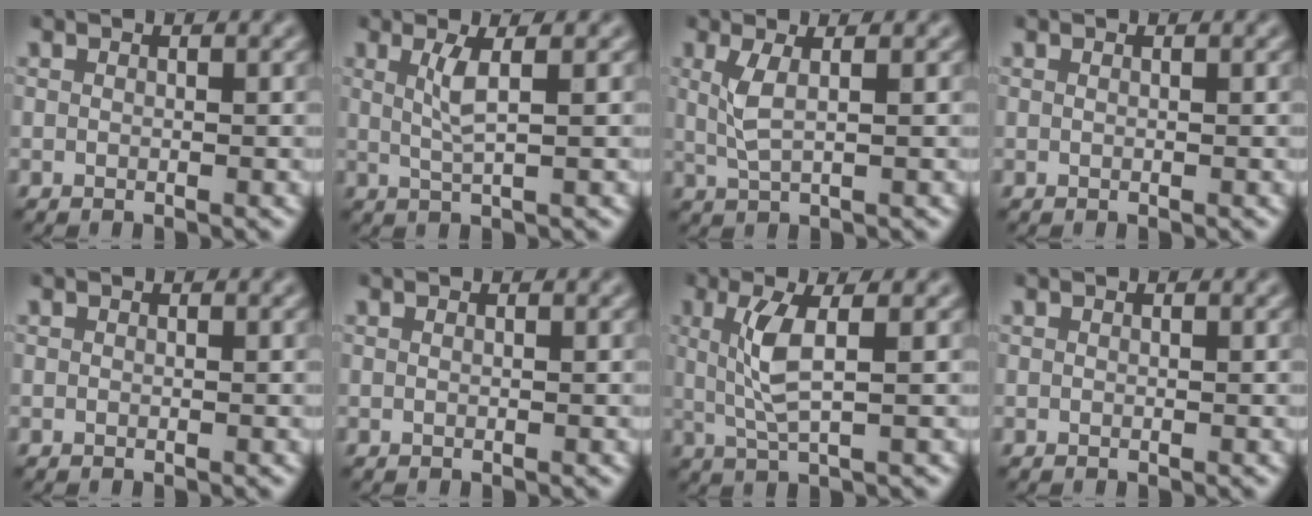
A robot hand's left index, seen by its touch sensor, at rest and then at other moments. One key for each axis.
{"total": 2.1, "fx": 0.1, "fy": 0.3, "fz": 2.1, "tx": -0.039, "ty": -0.001, "tz": 0.011}
{"total": 2.1, "fx": 0.0, "fy": 0.4, "fz": 2.1, "tx": -0.045, "ty": 0.002, "tz": 0.010}
{"total": 0.0}
{"total": 0.0}
{"total": 0.0}
{"total": 3.6, "fx": 0.1, "fy": 0.6, "fz": 3.5, "tx": -0.076, "ty": 0.002, "tz": 0.014}
{"total": 0.0}